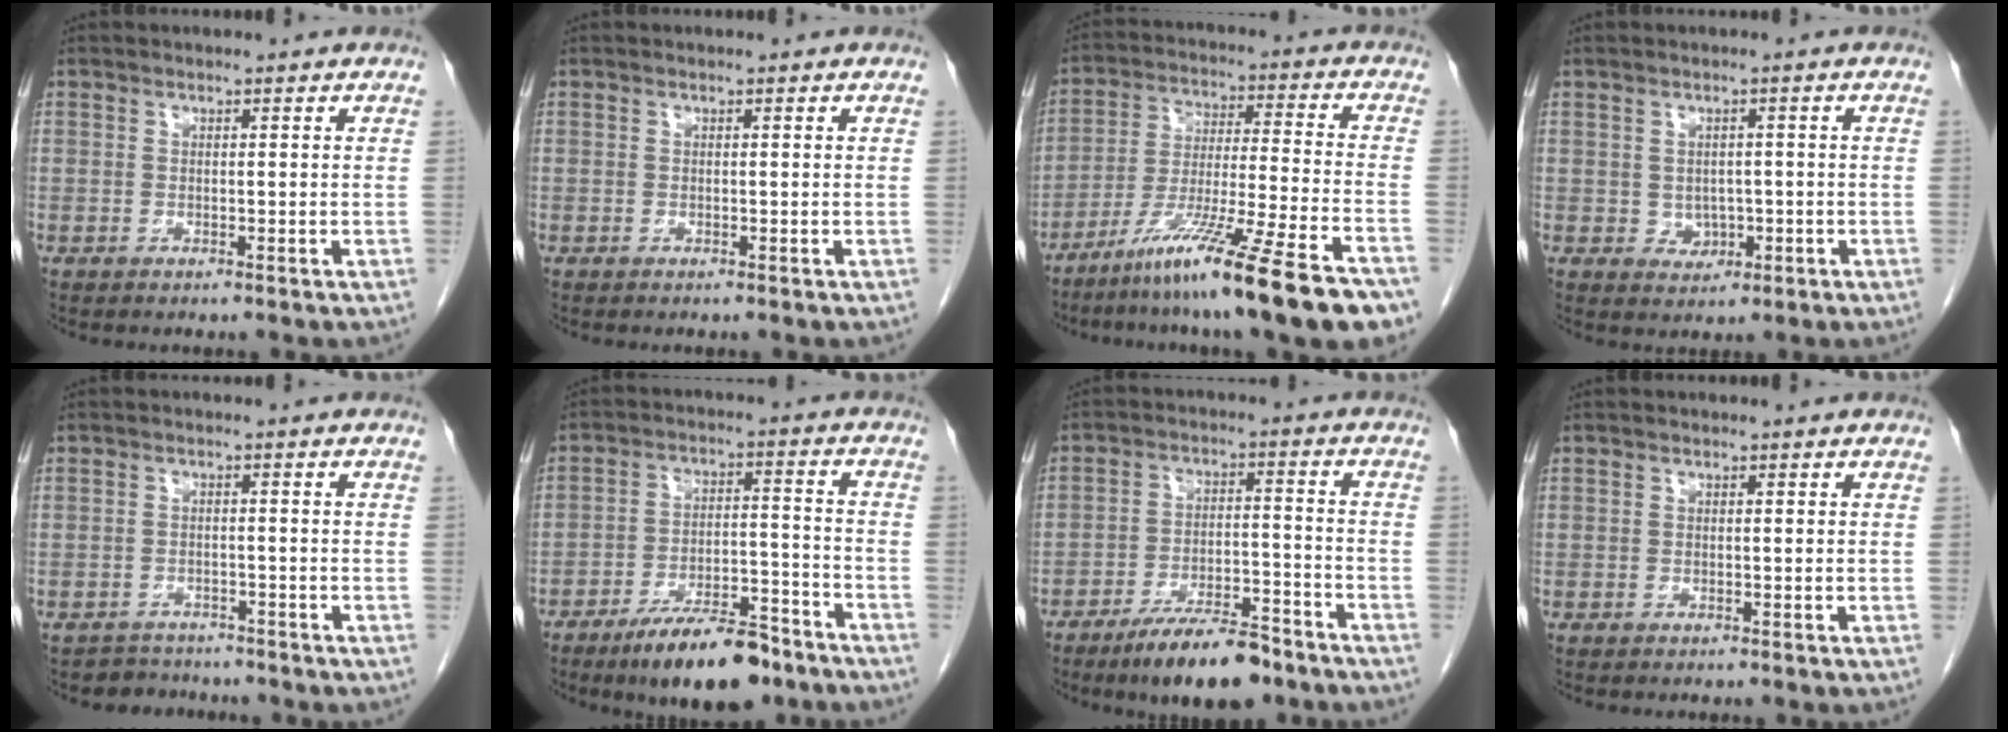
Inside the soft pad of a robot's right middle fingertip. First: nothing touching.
{"total": 0.0}
{"total": 20.0, "force": [-13.9, -0.2, 14.4], "torque": [-0.211, -0.038, -0.231]}
{"total": 2.8, "force": [-0.5, 2.3, 1.5], "torque": [-0.021, 0.001, 0.002]}
{"total": 3.2, "force": [-2.8, 1.4, -0.8], "torque": [0.010, 0.002, -0.046]}
{"total": 12.2, "force": [-9.1, 3.4, 7.4], "torque": [-0.111, 0.007, -0.150]}
{"total": 10.7, "force": [-8.2, 2.6, 6.3], "torque": [-0.099, -0.003, -0.137]}
{"total": 0.0}